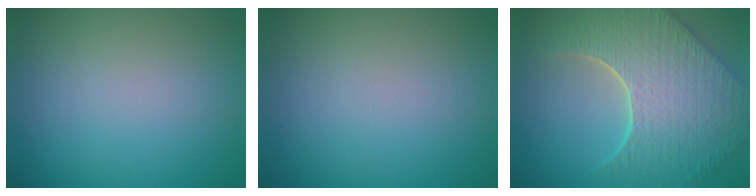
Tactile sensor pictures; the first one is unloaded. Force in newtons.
{"total": 0.0}
{"total": 9.5, "press": 6.8, "slide": 6.7}